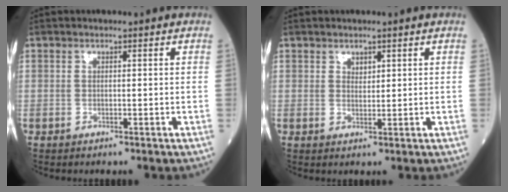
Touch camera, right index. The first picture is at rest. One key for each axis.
{"total": 1.3, "fx": 0.9, "fy": 0.7, "fz": 0.6, "tx": -0.007, "ty": -0.002, "tz": 0.015}